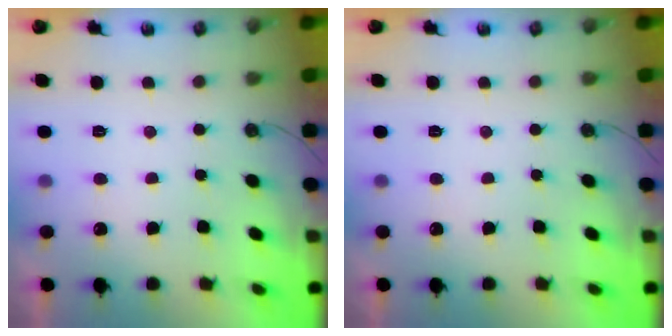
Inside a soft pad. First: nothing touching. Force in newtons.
{"total": 0.0}